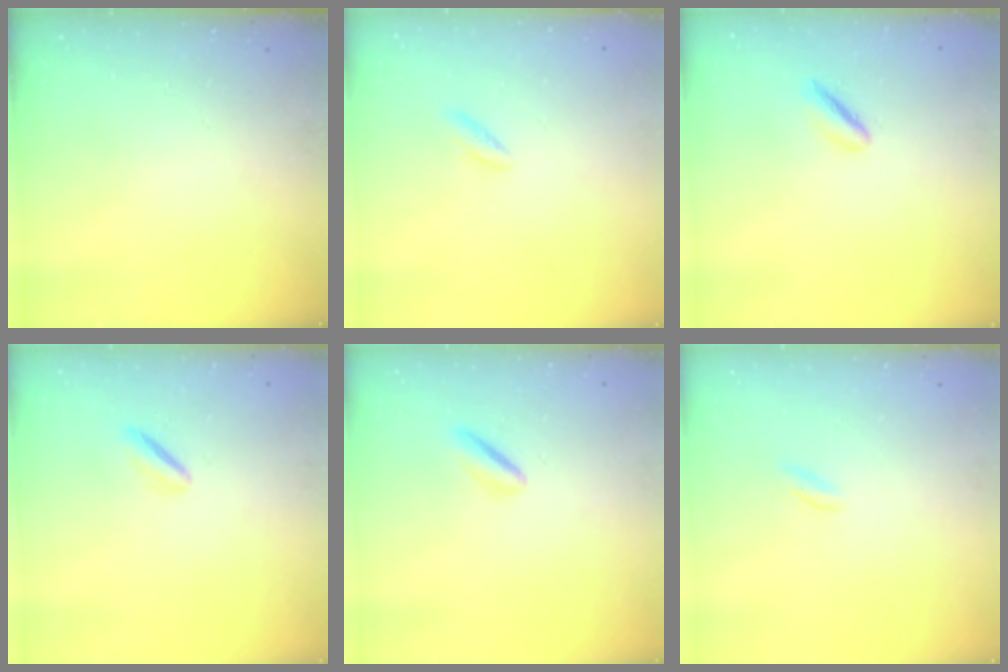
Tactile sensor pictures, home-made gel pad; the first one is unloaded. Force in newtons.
{"total": 1.8, "press": 1.5, "slide": 1.0}
{"total": 1.8, "press": 1.7, "slide": 0.4}
{"total": 1.2, "press": 0.8, "slide": 0.8}
{"total": 2.4, "press": 2.2, "slide": 0.9}
{"total": 0.6, "press": 0.3, "slide": 0.5}